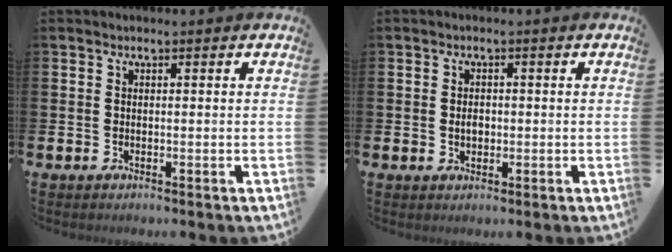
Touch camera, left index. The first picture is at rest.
{"total": 1.7, "force": [-0.1, 1.2, 1.2], "torque": [-0.012, 0.004, -0.006]}